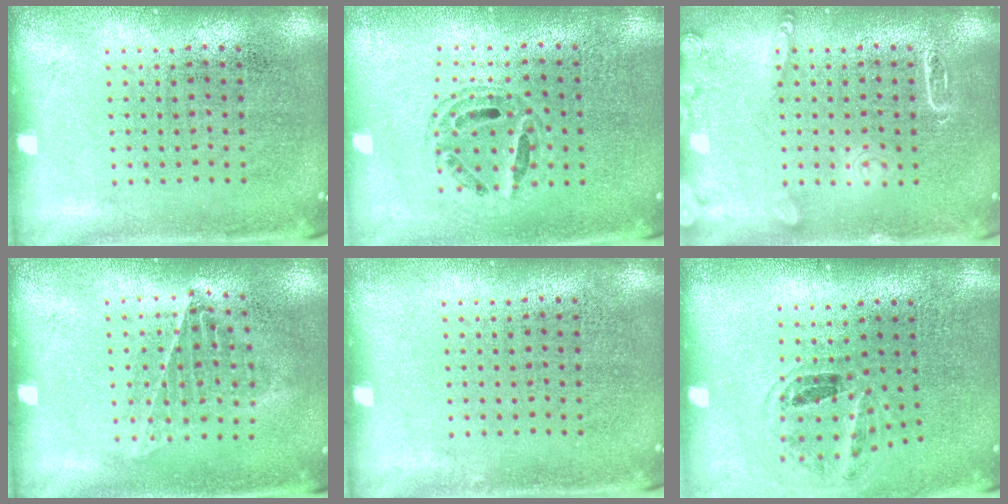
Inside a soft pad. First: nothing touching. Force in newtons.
{"total": 0.7, "press": 0.7, "slide": 0.2}
{"total": 2.3, "press": 2.2, "slide": 0.3}
{"total": 1.0, "press": 0.9, "slide": 0.3}
{"total": 0.0}
{"total": 1.1, "press": 1.0, "slide": 0.3}